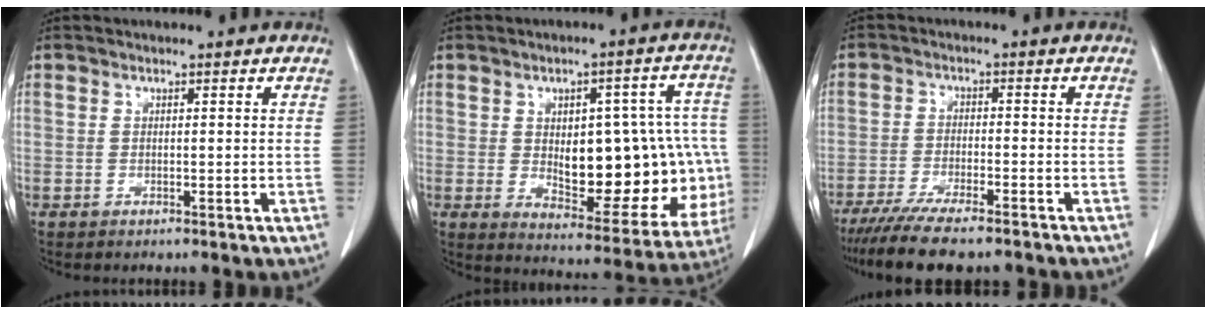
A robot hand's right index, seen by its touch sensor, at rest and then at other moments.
{"total": 20.2, "force": [-1.2, 8.6, 18.2], "torque": [-0.193, 0.031, 0.017]}
{"total": 11.5, "force": [-9.6, 1.5, 6.0], "torque": [-0.090, -0.020, -0.148]}